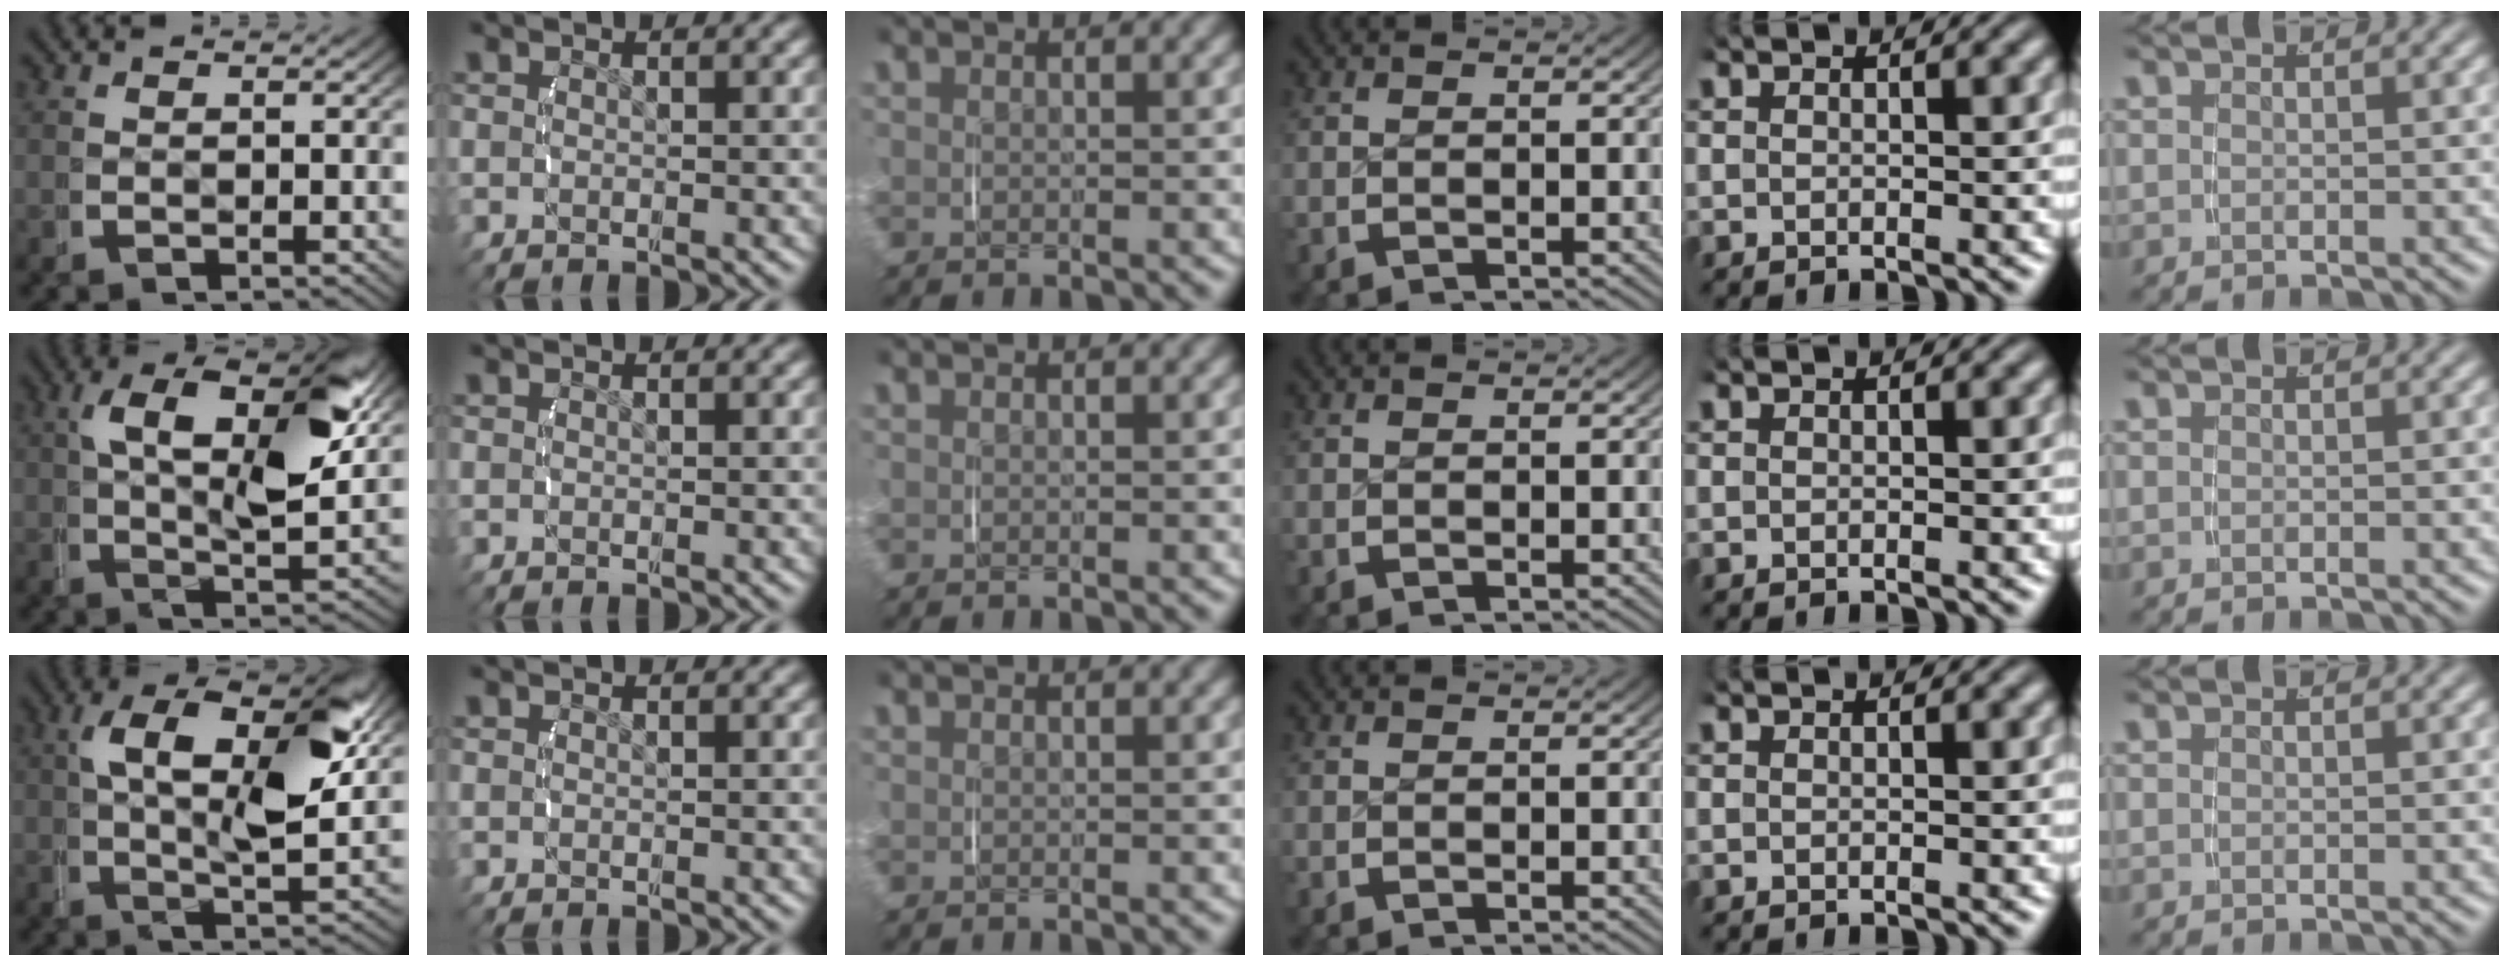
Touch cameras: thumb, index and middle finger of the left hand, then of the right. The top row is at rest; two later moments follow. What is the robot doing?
{"motion": "lift_and_place", "object": "jar lid"}